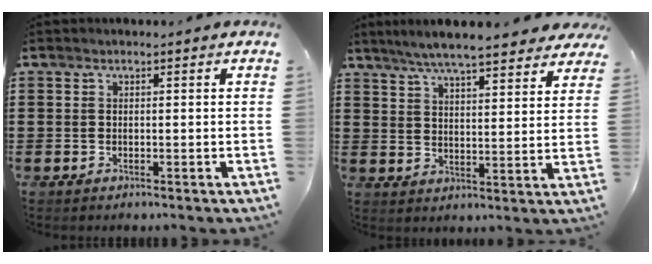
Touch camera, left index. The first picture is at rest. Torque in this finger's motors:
{"motor_torque": [2.14, 0.00, 0.61, 0.21]}